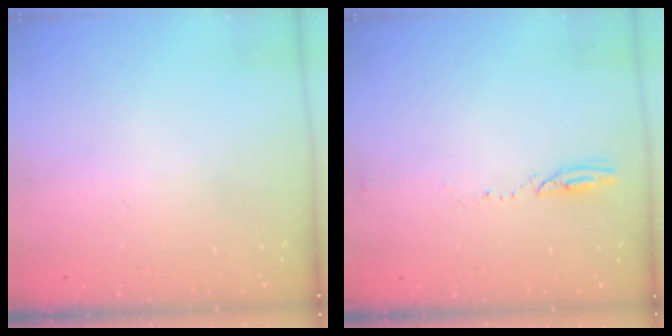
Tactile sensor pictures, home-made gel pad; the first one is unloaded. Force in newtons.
{"total": 3.1, "press": 3.0, "slide": 0.4}